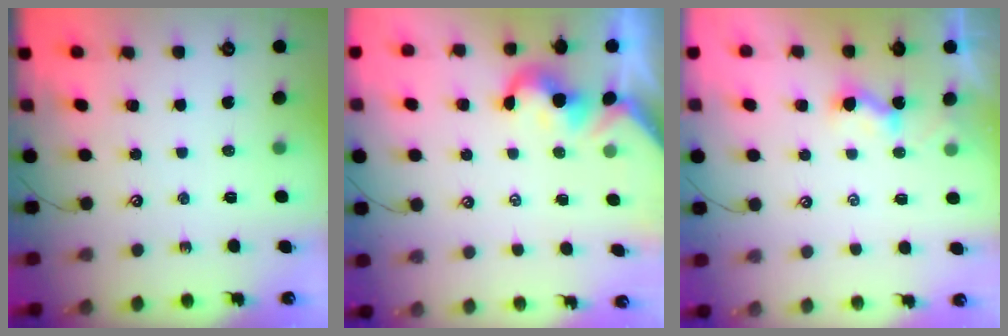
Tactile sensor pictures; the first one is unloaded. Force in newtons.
{"total": 0.0}
{"total": 2.3, "press": 2.3, "slide": 0.3}